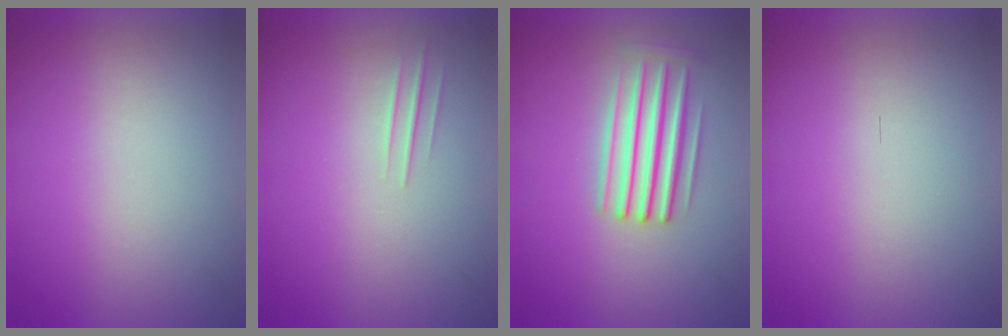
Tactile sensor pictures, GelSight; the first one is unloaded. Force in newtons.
{"total": 1.2}
{"total": 3.2}
{"total": 0.0}